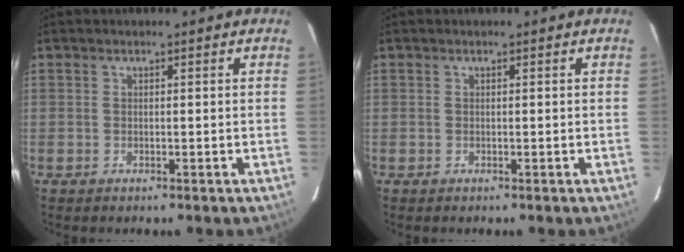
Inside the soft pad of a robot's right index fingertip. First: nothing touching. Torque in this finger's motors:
{"motor_torque": [0.00, 0.00, 0.00, 0.00]}